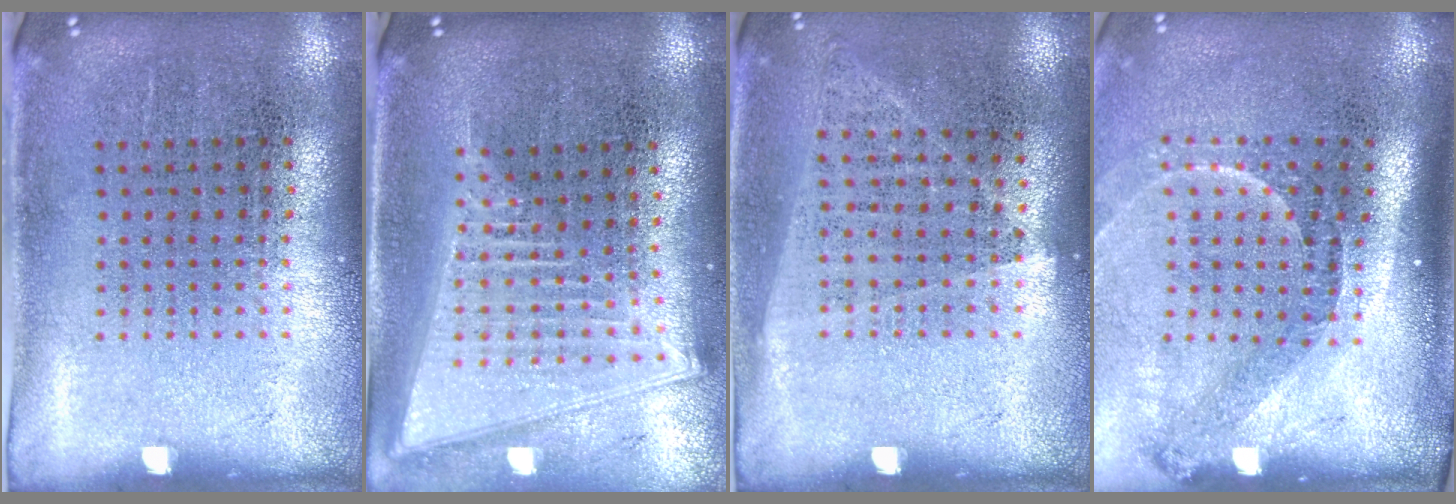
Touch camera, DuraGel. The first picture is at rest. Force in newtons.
{"total": 2.1, "press": 1.7, "slide": 1.2}
{"total": 1.0, "press": 0.9, "slide": 0.5}
{"total": 2.2, "press": 1.5, "slide": 1.5}